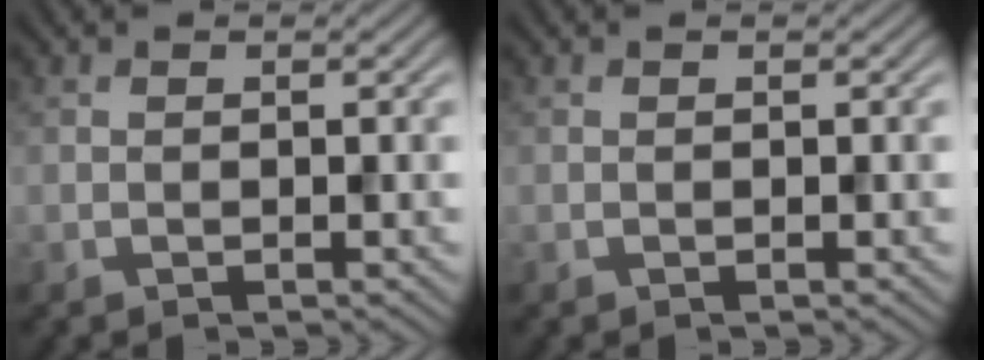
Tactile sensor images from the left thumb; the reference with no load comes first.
{"total": 0.0}